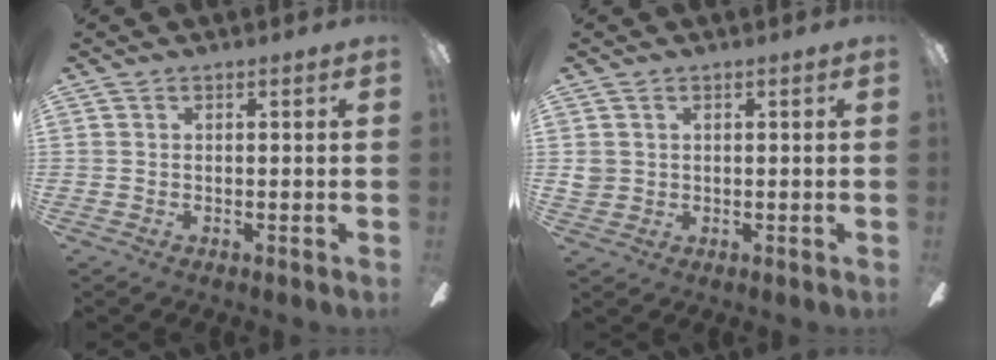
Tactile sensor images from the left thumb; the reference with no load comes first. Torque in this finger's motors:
{"motor_torque": [-0.03, 0.14, 0.33, -0.44, -0.01]}